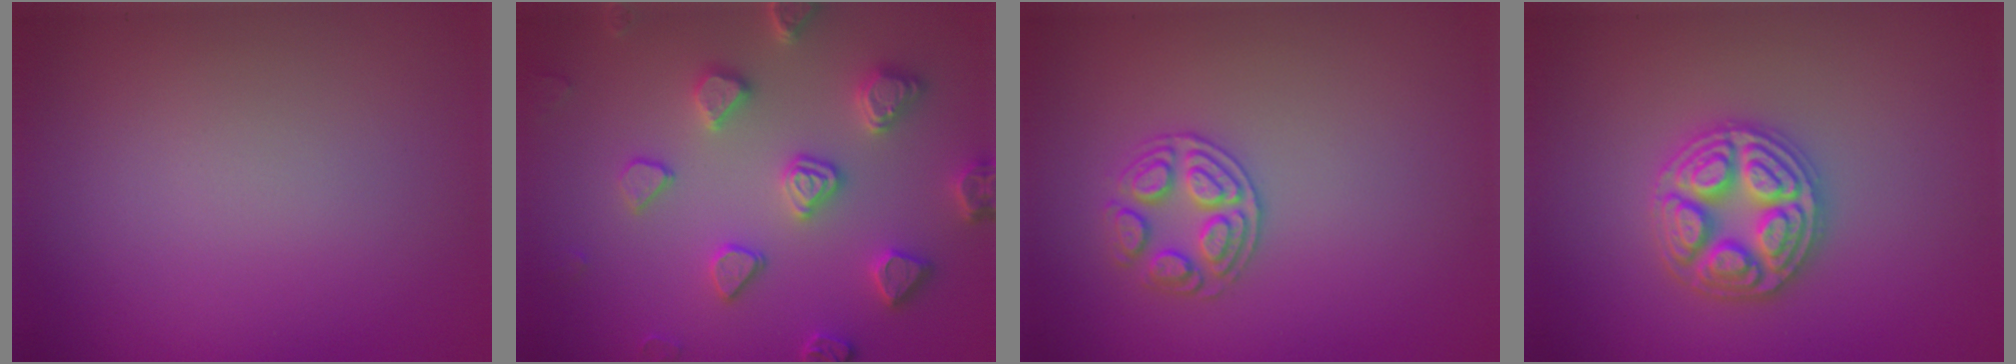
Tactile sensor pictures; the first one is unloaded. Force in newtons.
{"total": 4.7, "press": 4.5, "slide": 1.4}
{"total": 2.5, "press": 2.4, "slide": 0.6}
{"total": 4.9, "press": 4.8, "slide": 0.6}